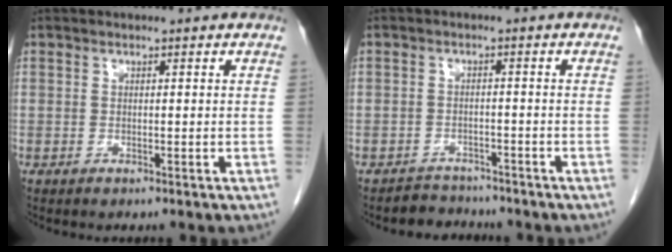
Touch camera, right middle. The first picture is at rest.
{"total": 3.2, "force": [-2.8, 1.3, -0.9], "torque": [0.010, 0.000, -0.045]}